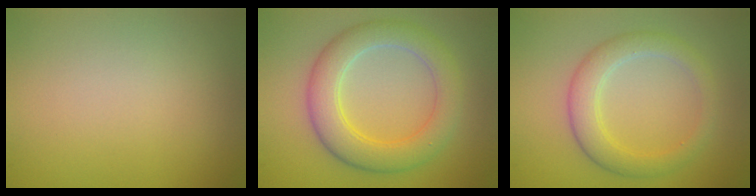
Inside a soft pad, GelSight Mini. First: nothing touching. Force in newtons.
{"total": 5.7, "press": 5.7, "slide": 0.1}
{"total": 3.8, "press": 3.7, "slide": 0.2}